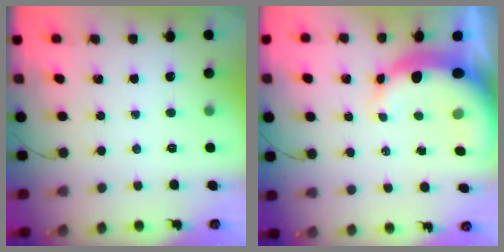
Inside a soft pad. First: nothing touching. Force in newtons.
{"total": 9.6, "press": 9.3, "slide": 2.2}